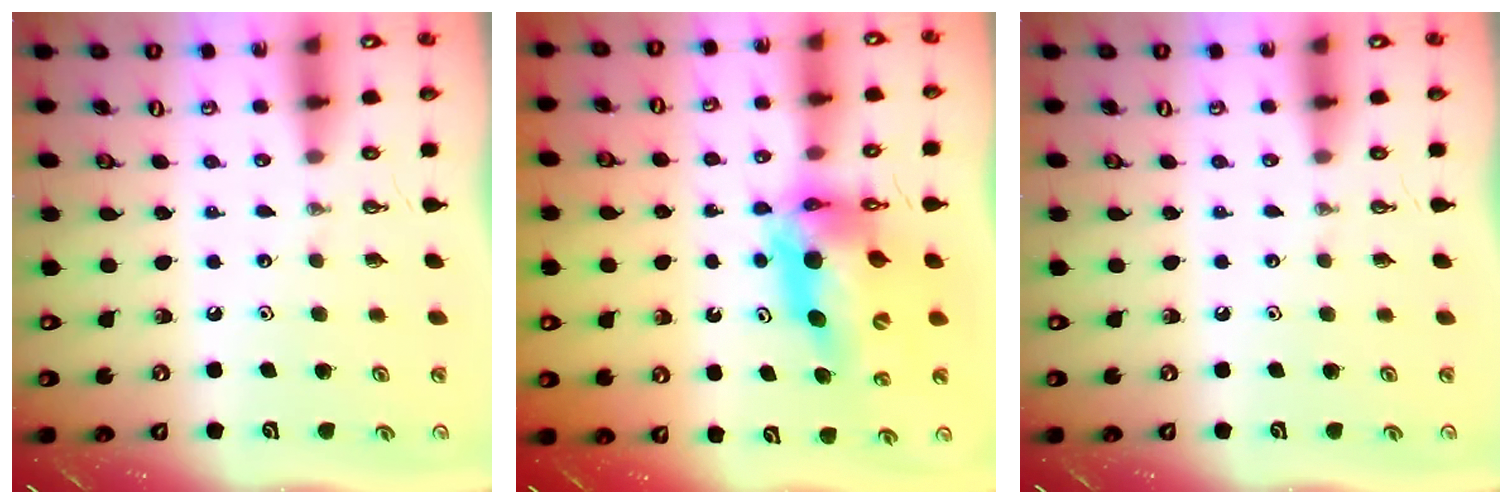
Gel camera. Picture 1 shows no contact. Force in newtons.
{"total": 13.8, "press": 13.8, "slide": 1.2}
{"total": 0.0}